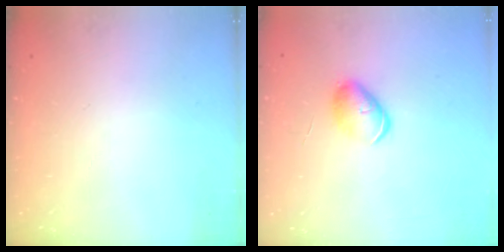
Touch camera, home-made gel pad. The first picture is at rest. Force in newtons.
{"total": 7.6, "press": 7.6, "slide": 0.6}